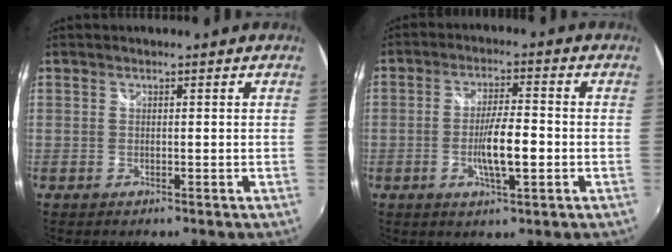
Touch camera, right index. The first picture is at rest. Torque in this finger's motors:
{"motor_torque": [1.64, -0.49, 0.86, 0.18]}